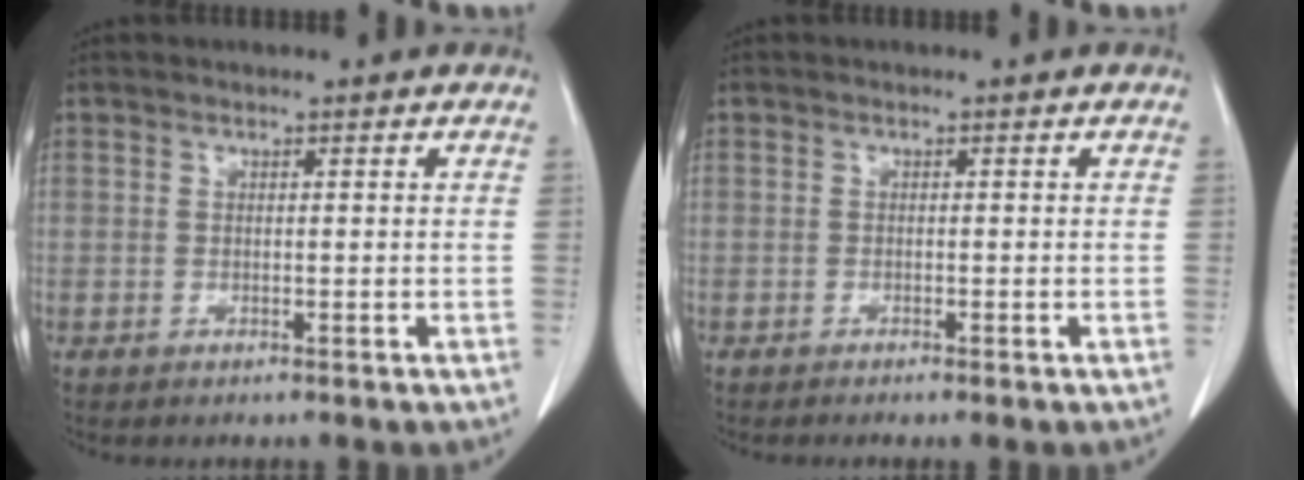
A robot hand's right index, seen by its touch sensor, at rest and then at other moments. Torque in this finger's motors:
{"motor_torque": [-0.13, 0.11, 0.01, 0.03]}